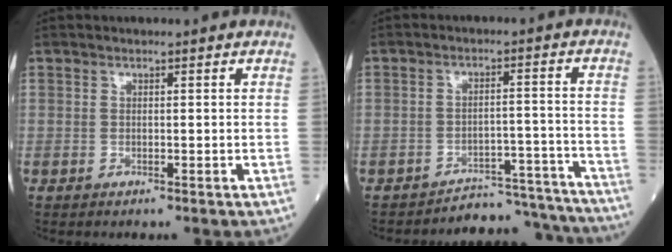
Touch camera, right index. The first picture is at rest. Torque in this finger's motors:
{"motor_torque": [-0.14, -0.22, -0.78, -0.21]}